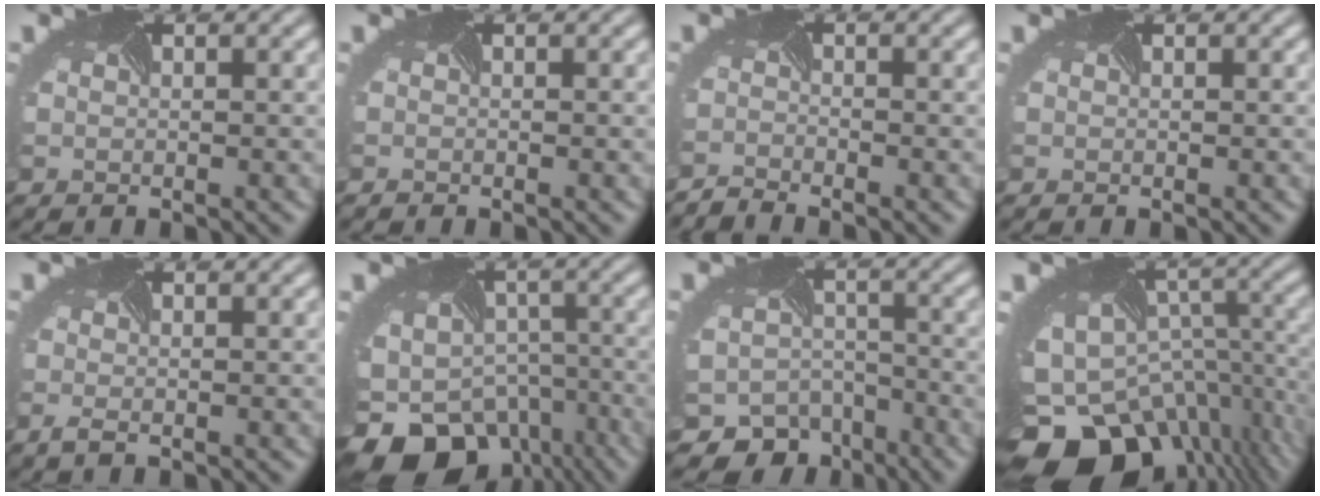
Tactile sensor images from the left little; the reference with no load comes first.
{"total": 0.7, "force": [-0.7, -0.1, -0.2], "torque": [0.001, -0.006, -0.013]}
{"total": 2.6, "force": [-2.5, -0.5, -0.5], "torque": [-0.003, -0.009, -0.051]}
{"total": 0.0}
{"total": 0.9, "force": [-0.4, 0.0, 0.8], "torque": [-0.021, 0.009, -0.015]}
{"total": 15.4, "force": [-9.4, 10.4, 6.4], "torque": [-0.155, -0.051, -0.103]}
{"total": 8.0, "force": [-6.4, 4.8, 0.7], "torque": [-0.007, -0.007, -0.091]}
{"total": 17.5, "force": [-10.5, 11.4, 8.2], "torque": [-0.162, -0.043, -0.113]}